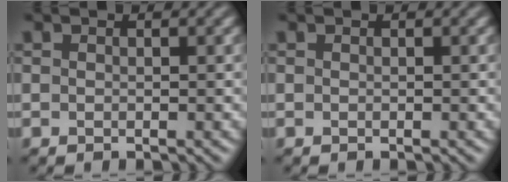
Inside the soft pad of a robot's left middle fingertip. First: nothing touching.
{"total": 0.0}